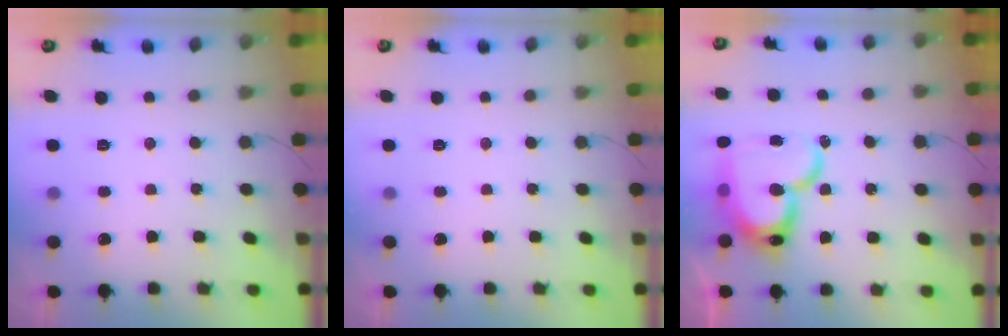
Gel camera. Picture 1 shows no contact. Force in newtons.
{"total": 0.0}
{"total": 21.8, "press": 21.7, "slide": 2.2}